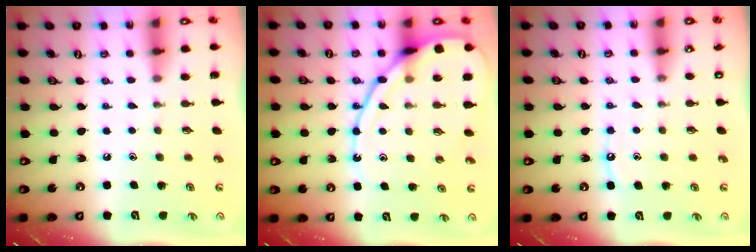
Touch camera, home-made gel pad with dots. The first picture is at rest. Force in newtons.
{"total": 14.5, "press": 14.4, "slide": 1.5}
{"total": 5.7, "press": 5.6, "slide": 0.6}